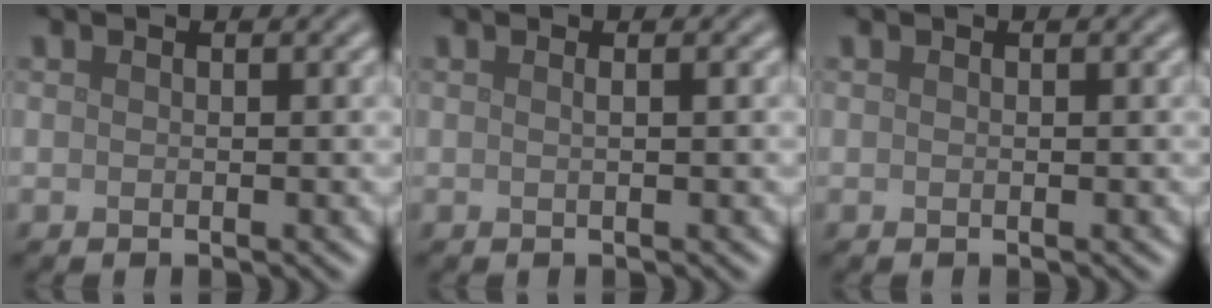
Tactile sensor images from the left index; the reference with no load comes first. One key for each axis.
{"total": 0.8, "fx": 0.1, "fy": 0.3, "fz": 0.8, "tx": -0.008, "ty": 0.001, "tz": -0.004}
{"total": 0.0}